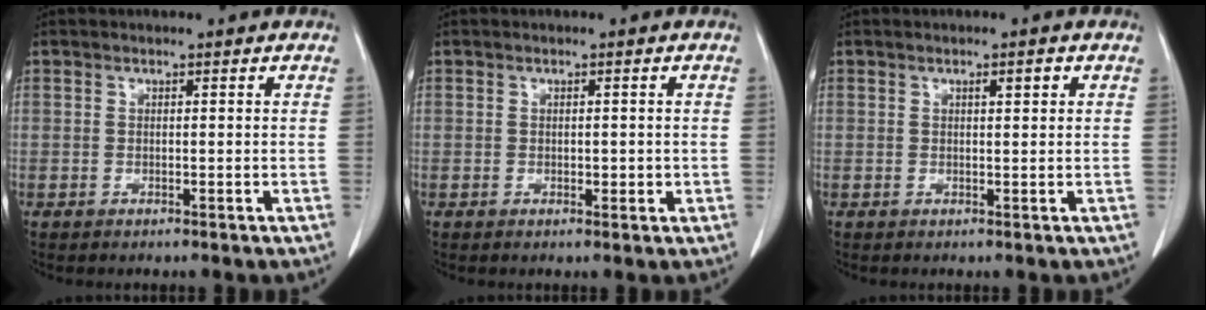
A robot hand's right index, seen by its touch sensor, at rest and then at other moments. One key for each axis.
{"total": 1.6, "fx": -0.2, "fy": 1.0, "fz": 1.2, "tx": -0.014, "ty": 0.001, "tz": 0.002}
{"total": 1.4, "fx": 0.6, "fy": 0.2, "fz": 1.2, "tx": -0.019, "ty": 0.001, "tz": 0.008}